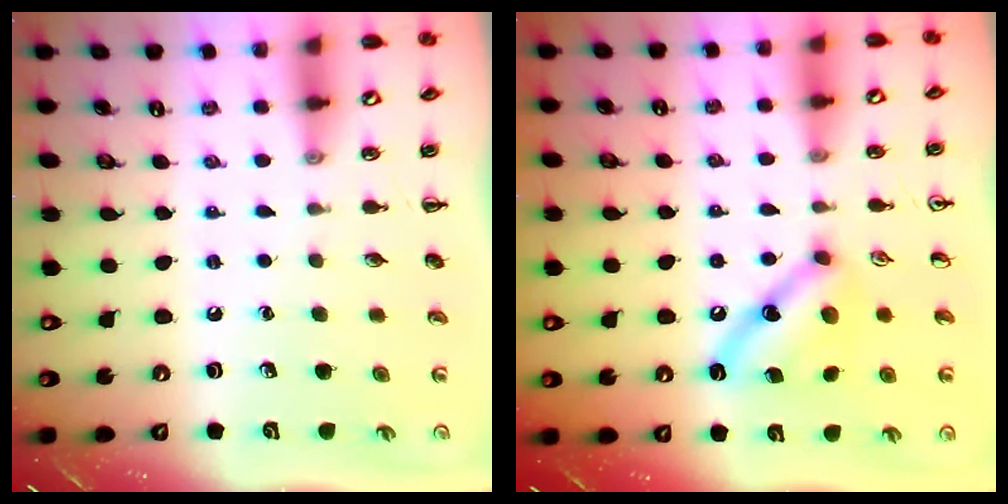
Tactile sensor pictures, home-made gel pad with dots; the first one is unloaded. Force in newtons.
{"total": 10.3, "press": 10.3, "slide": 0.5}